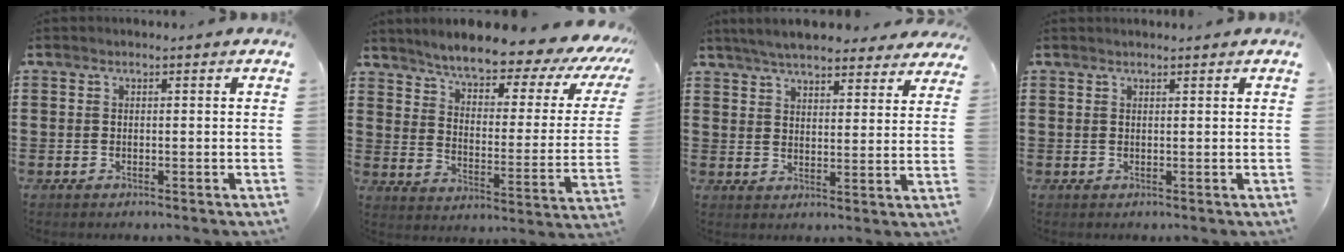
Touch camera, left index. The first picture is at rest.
{"total": 6.2, "force": [5.5, 0.4, 2.8], "torque": [-0.074, -0.046, 0.086]}
{"total": 5.8, "force": [5.5, 0.6, 1.7], "torque": [-0.054, -0.017, 0.101]}
{"total": 0.5, "force": [0.5, 0.0, 0.1], "torque": [-0.003, 0.000, 0.012]}